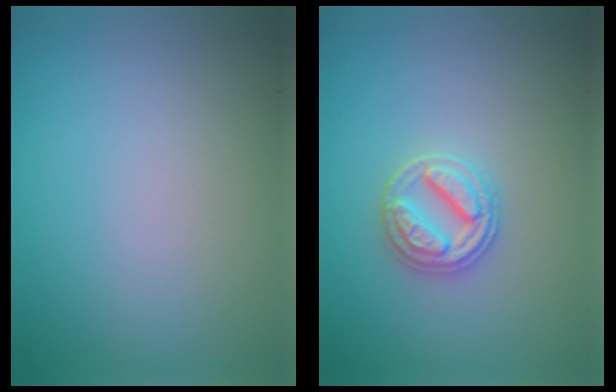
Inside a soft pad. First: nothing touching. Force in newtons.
{"total": 2.9, "press": 2.8, "slide": 0.4}